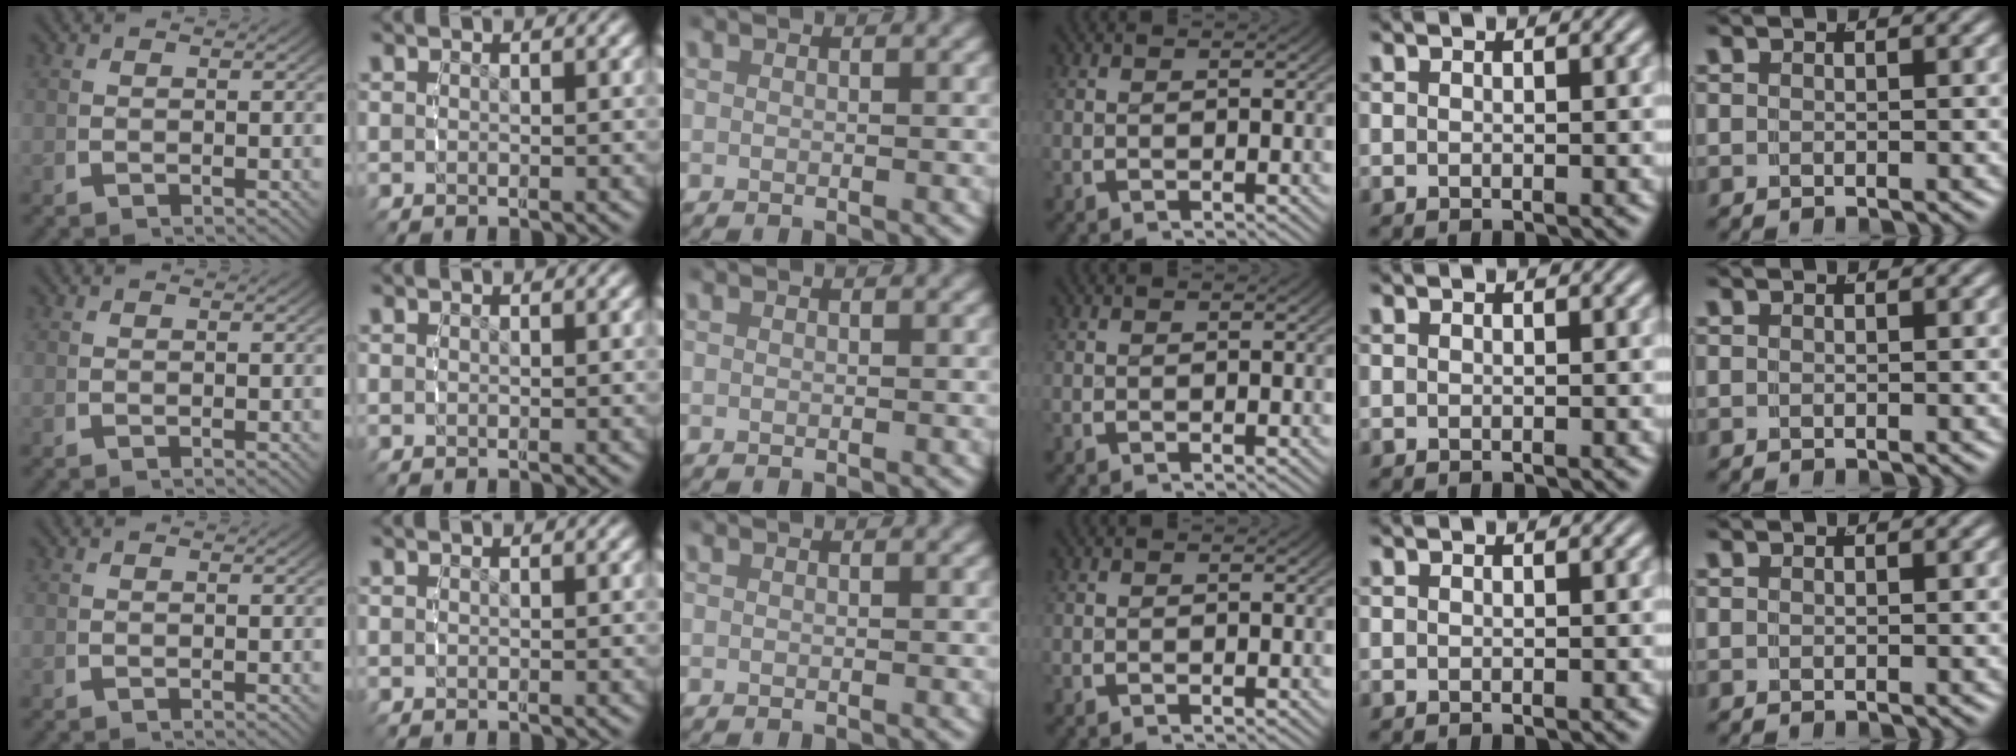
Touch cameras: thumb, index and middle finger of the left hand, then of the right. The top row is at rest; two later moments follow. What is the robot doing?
{"motion": "grasp_and_lifting", "object": "bottle cap"}